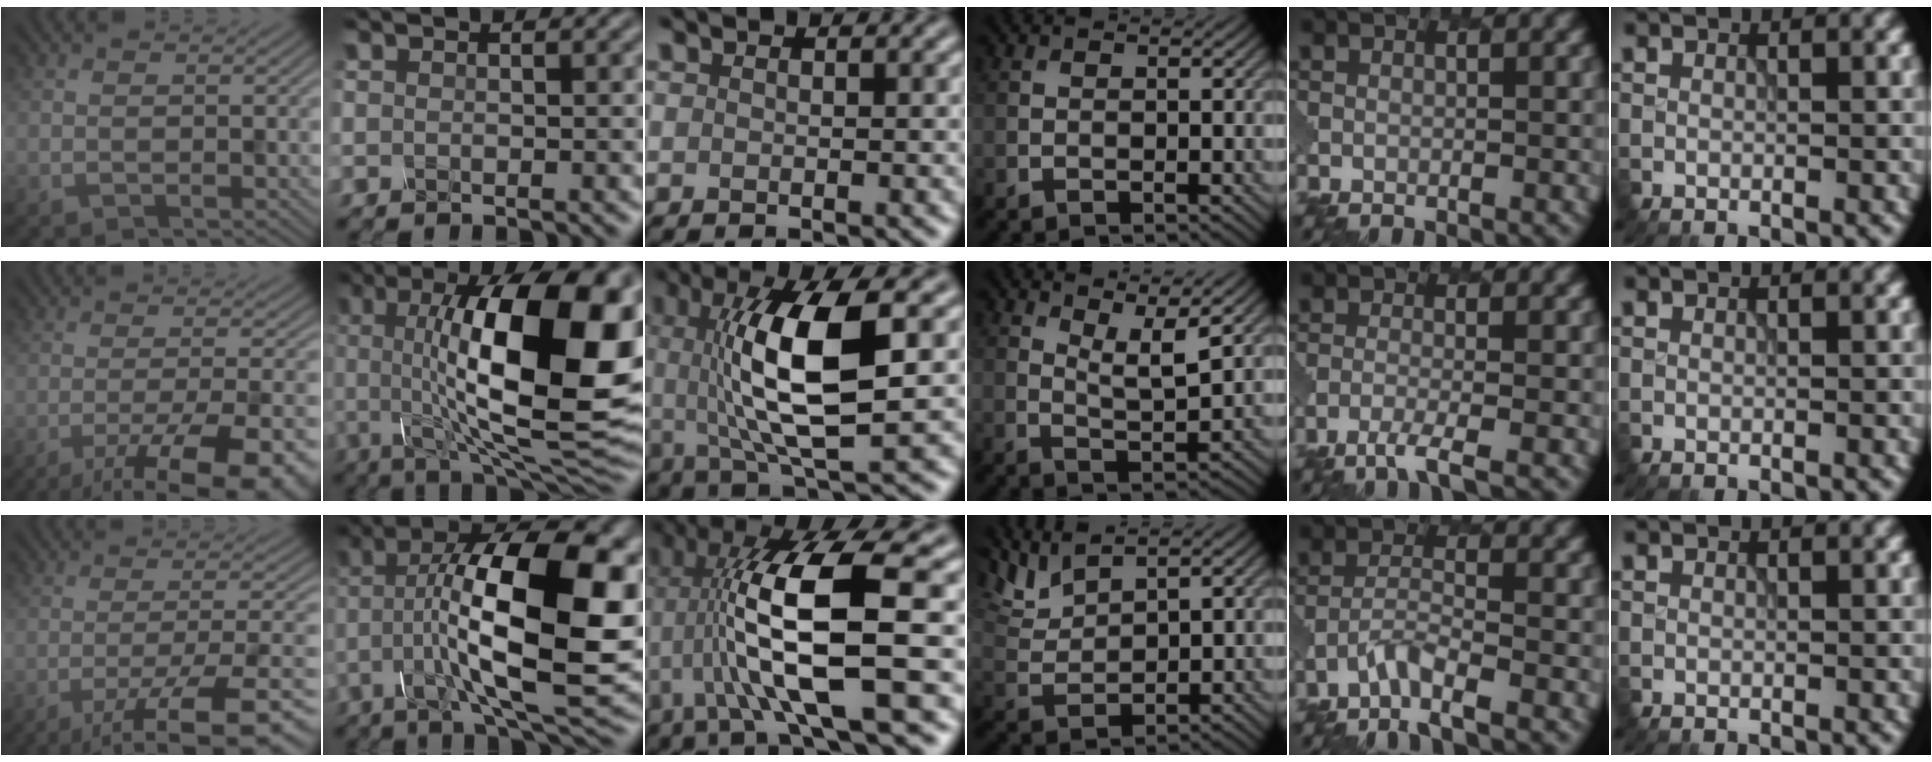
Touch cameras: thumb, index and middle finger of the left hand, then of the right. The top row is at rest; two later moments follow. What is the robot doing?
{"motion": "screw", "object": "spray bottle"}